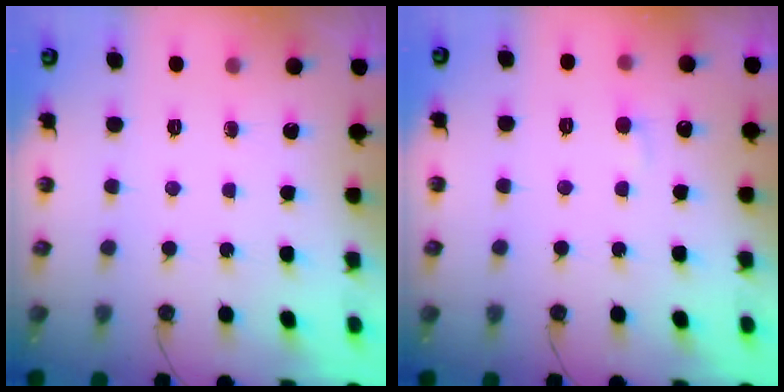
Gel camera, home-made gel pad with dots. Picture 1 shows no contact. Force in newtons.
{"total": 2.7, "press": 2.7, "slide": 0.4}